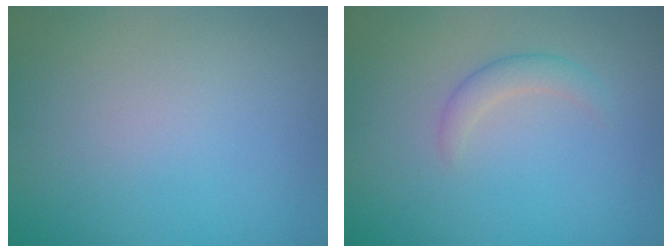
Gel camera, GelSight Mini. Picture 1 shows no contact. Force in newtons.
{"total": 1.7, "press": 1.7, "slide": 0.1}